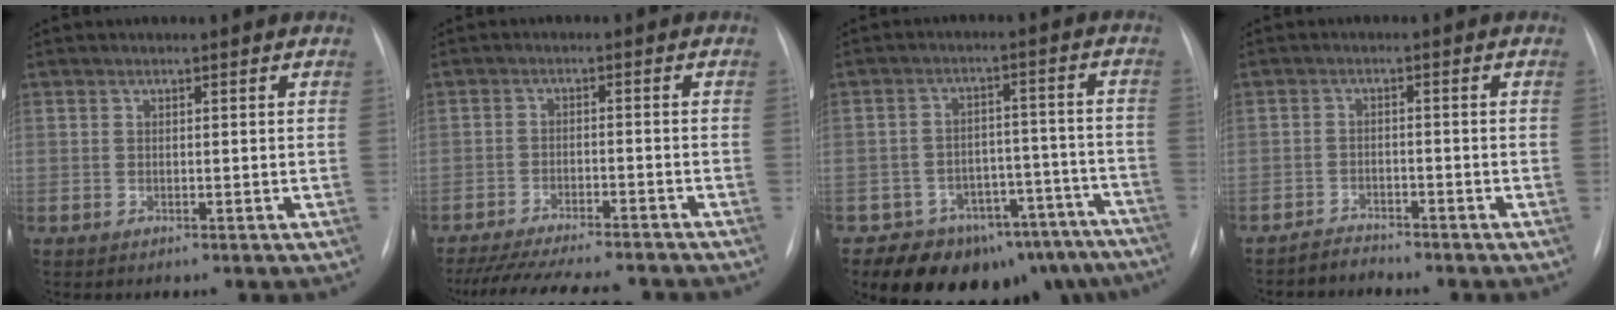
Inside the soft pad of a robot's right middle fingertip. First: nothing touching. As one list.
[{"total": 16.6, "force": [-14.8, 2.6, 7.1], "torque": [-0.141, -0.024, -0.208]}, {"total": 18.1, "force": [-15.2, 8.5, 4.9], "torque": [-0.027, 0.049, -0.189]}, {"total": 2.2, "force": [-2.1, 0.2, -0.8], "torque": [0.018, -0.009, -0.037]}]